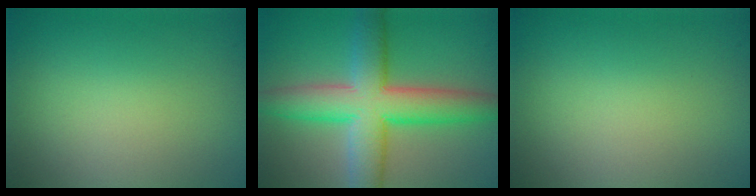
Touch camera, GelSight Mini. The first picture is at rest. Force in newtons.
{"total": 9.3, "press": 9.3, "slide": 0.1}
{"total": 0.0}